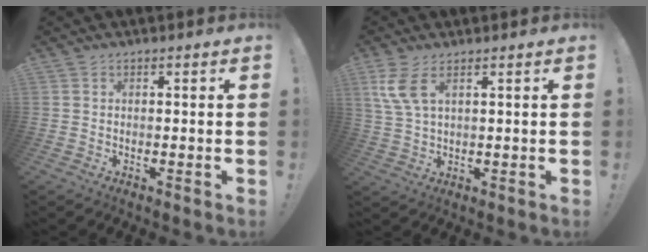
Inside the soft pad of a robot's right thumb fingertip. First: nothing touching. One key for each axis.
{"total": 7.7, "fx": 3.7, "fy": 3.1, "fz": 6.0, "tx": -0.116, "ty": -0.010, "tz": 0.071}